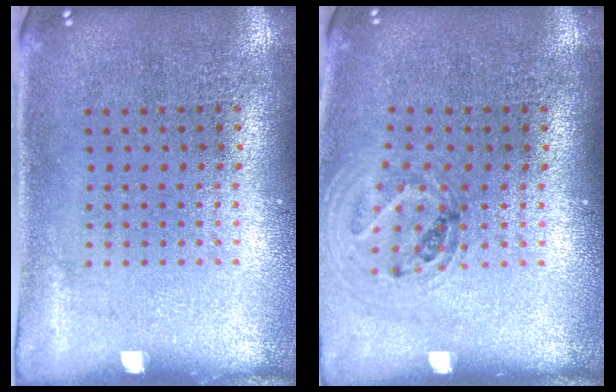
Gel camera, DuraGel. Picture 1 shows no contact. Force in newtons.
{"total": 1.0, "press": 1.0, "slide": 0.1}